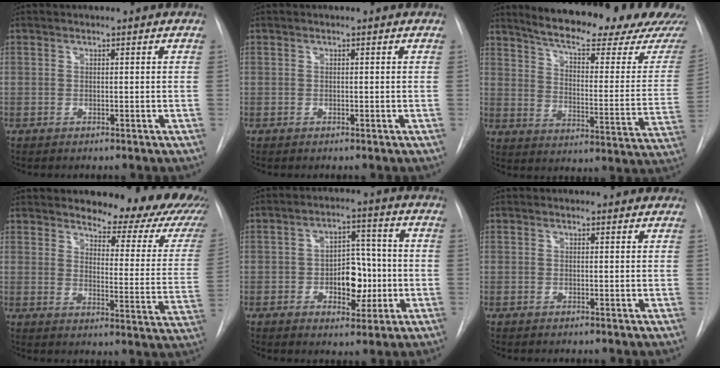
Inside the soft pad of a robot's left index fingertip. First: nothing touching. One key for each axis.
{"total": 0.0}
{"total": 25.5, "fx": 22.5, "fy": 2.8, "fz": 11.6, "tx": -0.172, "ty": -0.078, "tz": 0.282}
{"total": 18.7, "fx": 16.2, "fy": 4.4, "fz": 8.1, "tx": -0.089, "ty": -0.070, "tz": 0.182}
{"total": 7.8, "fx": -1.4, "fy": 4.5, "fz": 6.2, "tx": -0.088, "ty": 0.018, "tz": -0.017}
{"total": 2.3, "fx": 2.1, "fy": 0.9, "fz": 0.3, "tx": -0.005, "ty": 0.008, "tz": 0.013}